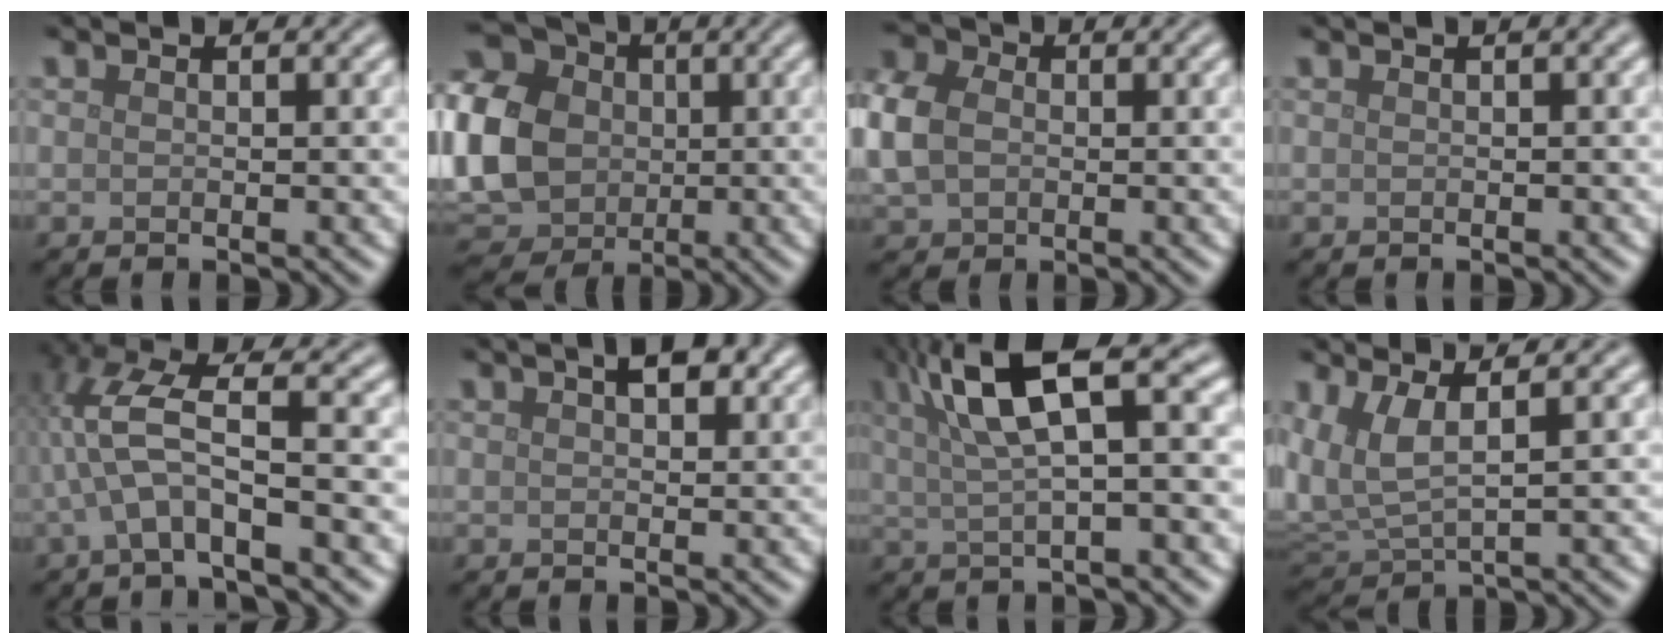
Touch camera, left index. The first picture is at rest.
{"total": 13.1, "force": [0.5, 10.9, 7.2], "torque": [-0.185, 0.000, -0.003]}
{"total": 6.4, "force": [0.2, 5.0, 4.0], "torque": [-0.124, 0.010, 0.002]}
{"total": 1.1, "force": [0.4, 0.2, 1.0], "torque": [-0.012, 0.011, 0.006]}
{"total": 6.5, "force": [-1.1, 1.8, 6.2], "torque": [-0.143, 0.018, -0.028]}
{"total": 2.7, "force": [1.4, 1.2, 2.1], "torque": [-0.027, 0.007, 0.023]}
{"total": 8.1, "force": [3.0, 2.3, 7.2], "torque": [-0.128, 0.020, 0.056]}
{"total": 4.5, "force": [1.4, 1.9, 3.8], "torque": [-0.104, -0.003, 0.033]}